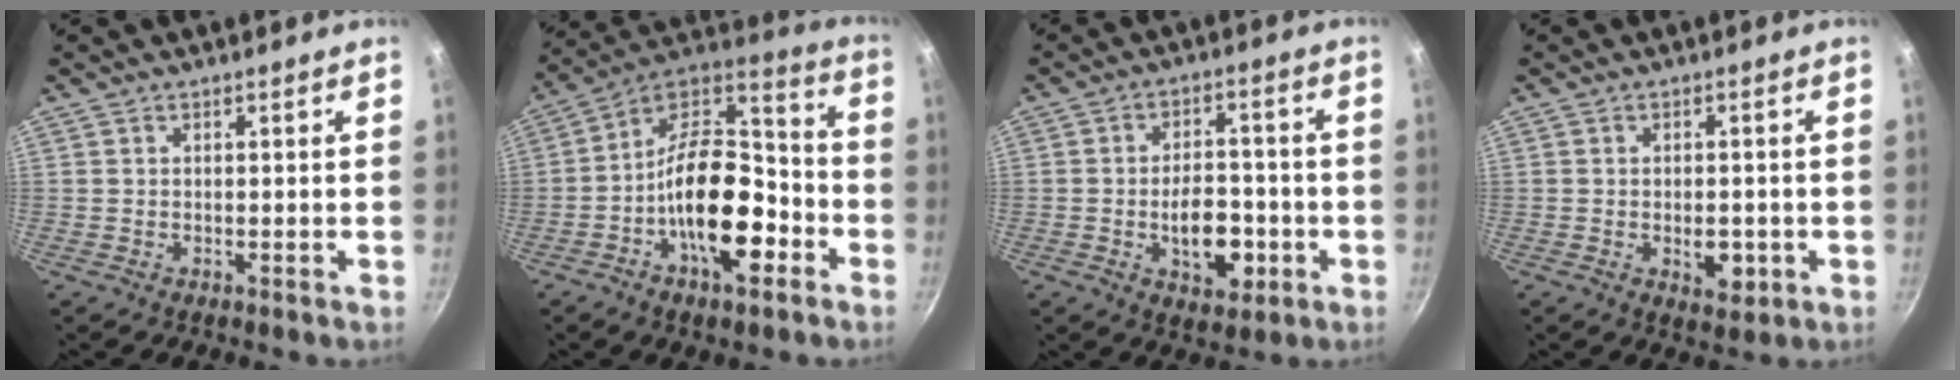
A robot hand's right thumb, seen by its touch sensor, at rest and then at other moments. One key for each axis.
{"total": 20.2, "fx": -6.9, "fy": 10.3, "fz": 16.0, "tx": -0.235, "ty": 0.059, "tz": -0.127}
{"total": 10.5, "fx": -2.9, "fy": 6.1, "fz": 8.1, "tx": -0.095, "ty": 0.015, "tz": -0.042}
{"total": 5.1, "fx": -1.3, "fy": 2.9, "fz": 4.0, "tx": -0.041, "ty": 0.000, "tz": -0.014}